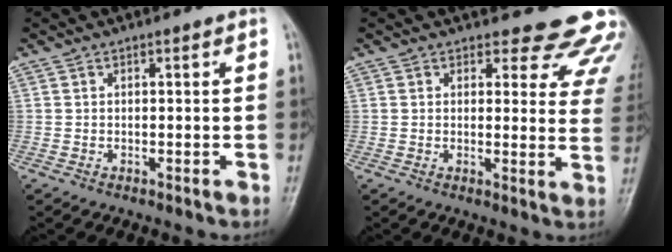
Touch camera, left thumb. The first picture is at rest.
{"total": 13.2, "force": [12.0, 4.7, 2.9], "torque": [0.022, -0.096, 0.105]}